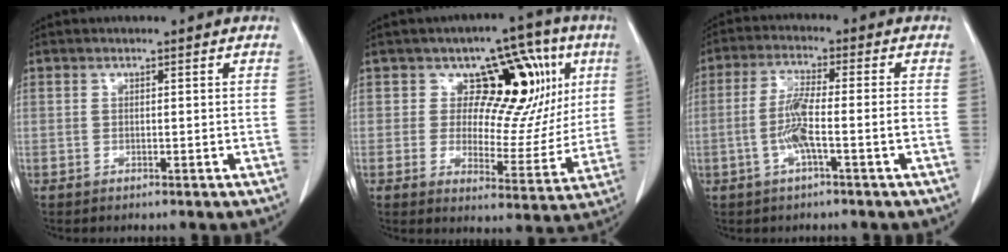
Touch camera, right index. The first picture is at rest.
{"total": 13.5, "force": [5.1, 8.0, 9.6], "torque": [-0.094, 0.025, 0.076]}
{"total": 6.0, "force": [-1.8, 0.0, 5.7], "torque": [-0.123, 0.007, -0.033]}